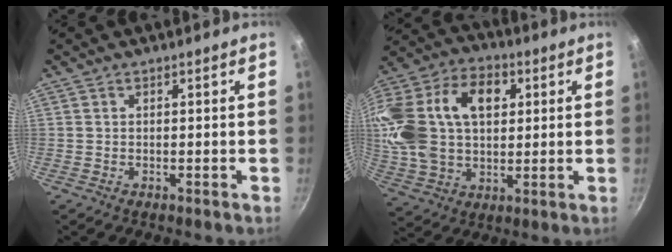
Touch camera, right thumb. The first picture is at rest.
{"total": 23.8, "force": [5.5, 15.9, 16.8], "torque": [-0.322, 0.018, 0.095]}